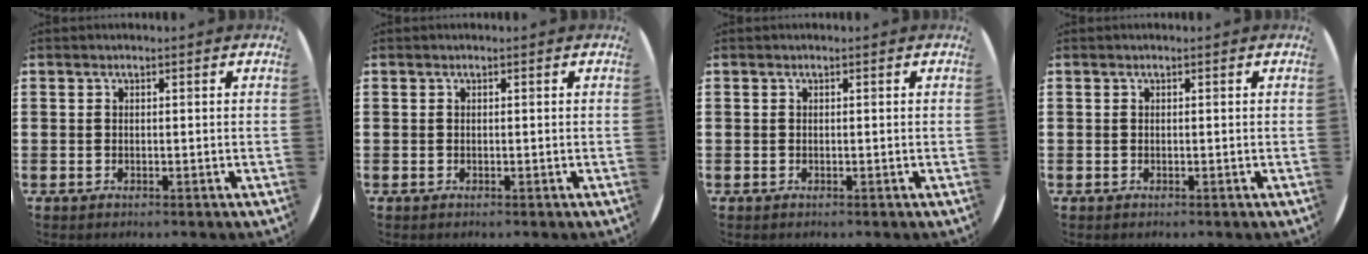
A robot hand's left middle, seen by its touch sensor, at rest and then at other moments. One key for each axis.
{"total": 0.0}
{"total": 0.0}
{"total": 0.0}